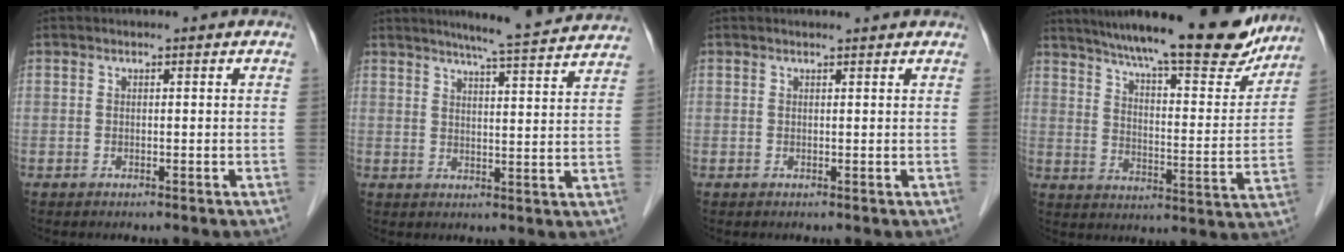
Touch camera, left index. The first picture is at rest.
{"total": 12.9, "force": [11.9, -0.4, 5.0], "torque": [-0.079, -0.005, 0.141]}
{"total": 1.9, "force": [1.9, 0.0, 0.4], "torque": [-0.010, 0.006, 0.023]}
{"total": 22.9, "force": [19.5, 3.6, 11.4], "torque": [-0.177, -0.017, 0.264]}